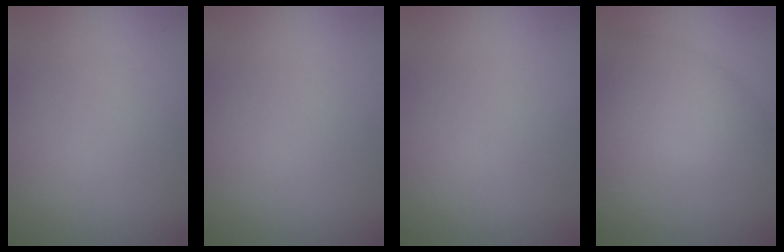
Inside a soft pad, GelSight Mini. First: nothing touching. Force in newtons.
{"total": 0.0}
{"total": 0.0}
{"total": 4.5, "press": 4.5, "slide": 0.2}